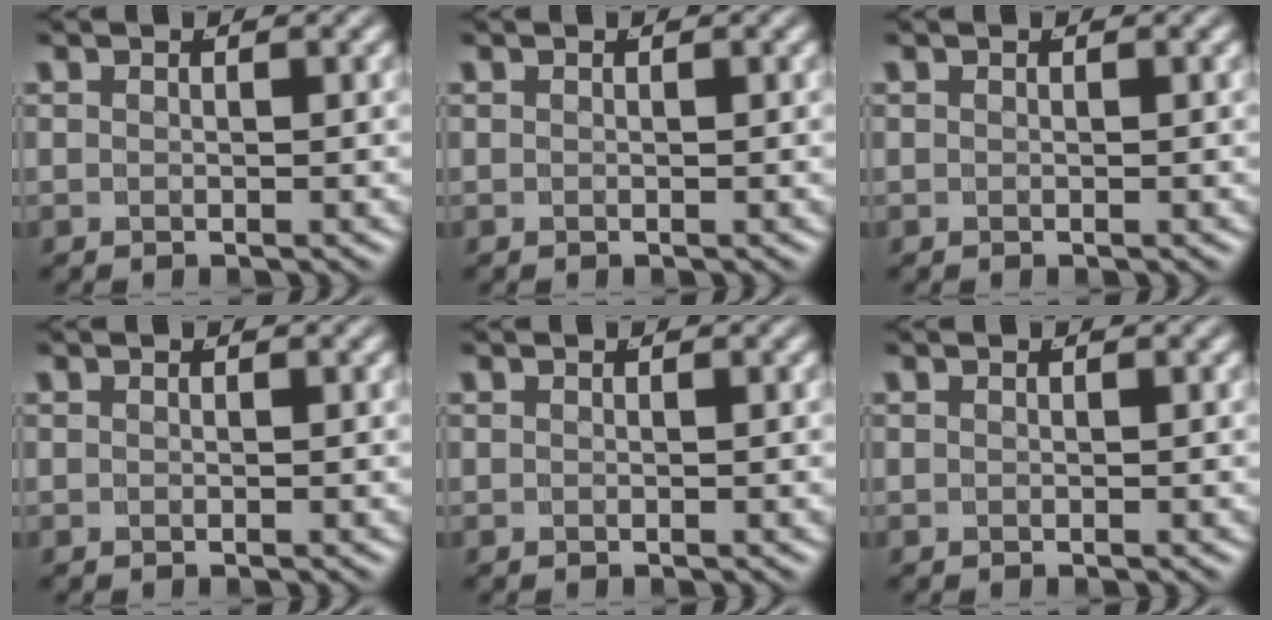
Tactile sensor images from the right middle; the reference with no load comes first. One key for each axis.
{"total": 0.0}
{"total": 0.0}
{"total": 0.0}
{"total": 0.0}
{"total": 0.0}